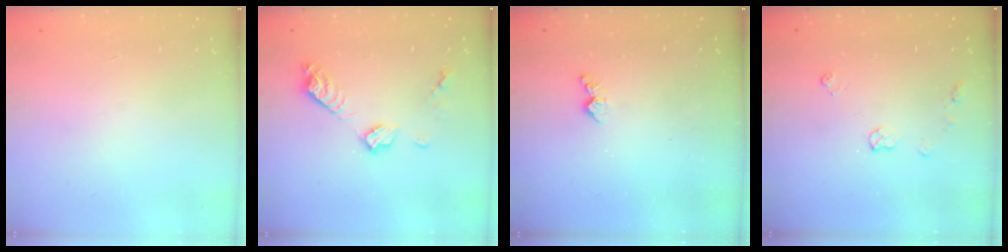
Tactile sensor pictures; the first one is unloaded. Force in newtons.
{"total": 9.4, "press": 9.4, "slide": 0.3}
{"total": 4.0, "press": 4.0, "slide": 0.5}
{"total": 5.9, "press": 5.8, "slide": 0.8}